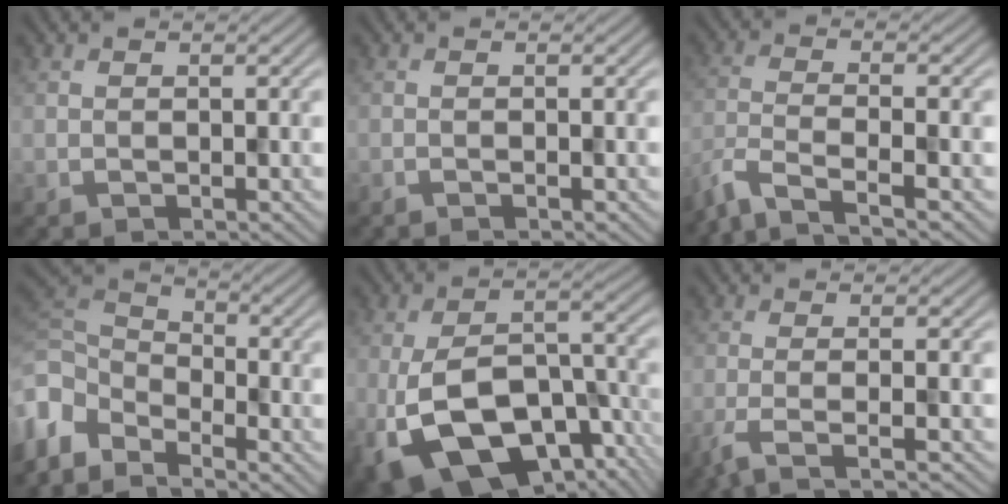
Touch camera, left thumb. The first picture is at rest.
{"total": 0.5, "force": [-0.4, -0.1, 0.3], "torque": [-0.006, 0.001, -0.012]}
{"total": 6.7, "force": [-5.1, 1.3, 4.2], "torque": [-0.087, -0.008, -0.110]}
{"total": 6.4, "force": [-4.3, 3.4, 3.3], "torque": [-0.081, -0.001, -0.105]}
{"total": 16.9, "force": [-7.7, 8.6, 12.3], "torque": [-0.225, -0.023, -0.119]}
{"total": 4.4, "force": [-2.7, 0.7, 3.4], "torque": [-0.051, -0.003, -0.071]}